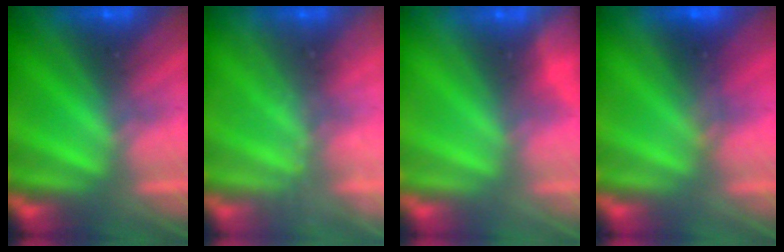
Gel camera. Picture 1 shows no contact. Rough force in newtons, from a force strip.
{"total": 1.7}
{"total": 8.7}
{"total": 1.7}